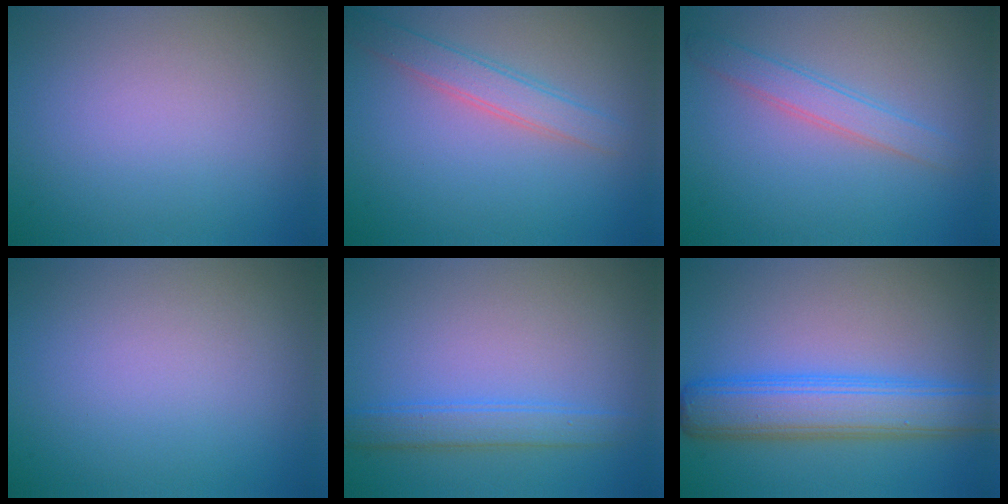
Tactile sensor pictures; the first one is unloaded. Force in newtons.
{"total": 2.8, "press": 2.8, "slide": 0.2}
{"total": 2.4, "press": 2.4, "slide": 0.2}
{"total": 0.0}
{"total": 2.7, "press": 2.7, "slide": 0.1}
{"total": 5.5, "press": 5.5, "slide": 0.3}